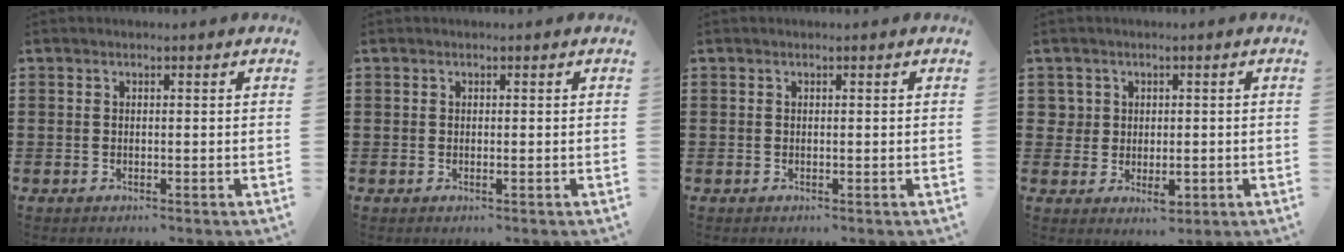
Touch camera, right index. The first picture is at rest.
{"total": 0.0}
{"total": 0.0}
{"total": 3.5, "force": [0.4, 3.1, 1.5], "torque": [-0.029, 0.007, 0.007]}